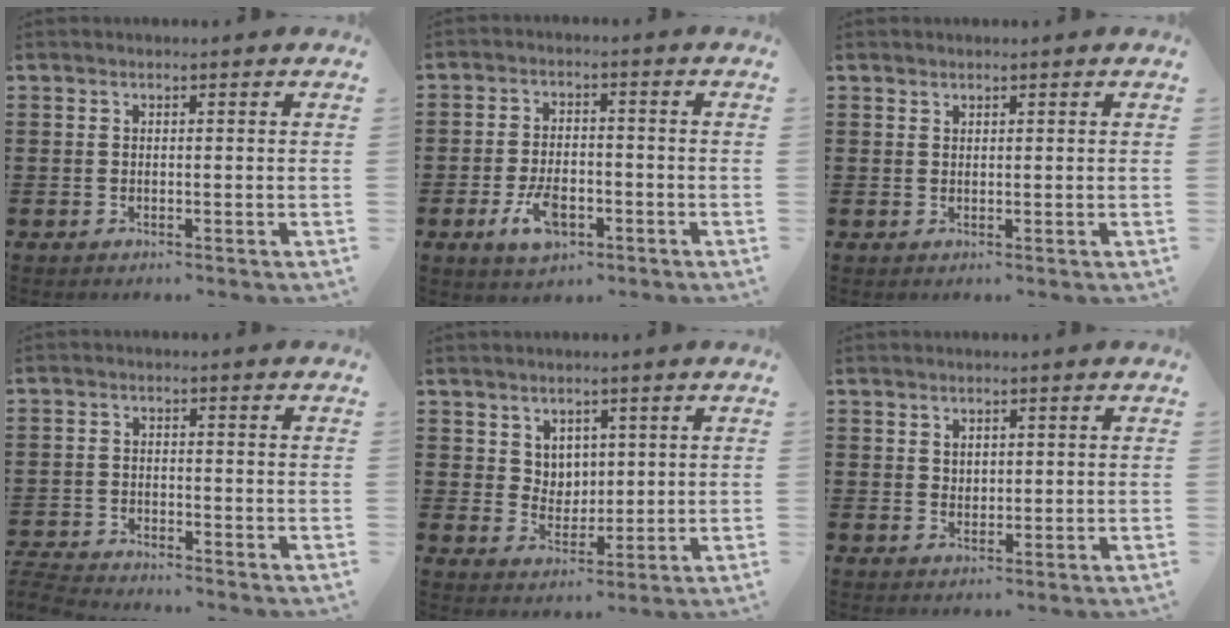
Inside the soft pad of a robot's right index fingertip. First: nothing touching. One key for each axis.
{"total": 6.2, "fx": -2.5, "fy": 3.1, "fz": 4.7, "tx": -0.102, "ty": 0.000, "tz": -0.049}
{"total": 0.8, "fx": 0.7, "fy": 0.3, "fz": 0.0, "tx": -0.001, "ty": 0.001, "tz": 0.015}
{"total": 3.6, "fx": -3.6, "fy": 0.2, "fz": 0.3, "tx": -0.023, "ty": -0.007, "tz": -0.080}
{"total": 4.3, "fx": 2.7, "fy": 3.3, "fz": 0.6, "tx": -0.020, "ty": 0.001, "tz": 0.049}
{"total": 1.7, "fx": 1.3, "fy": 1.1, "fz": 0.3, "tx": -0.009, "ty": 0.004, "tz": 0.025}